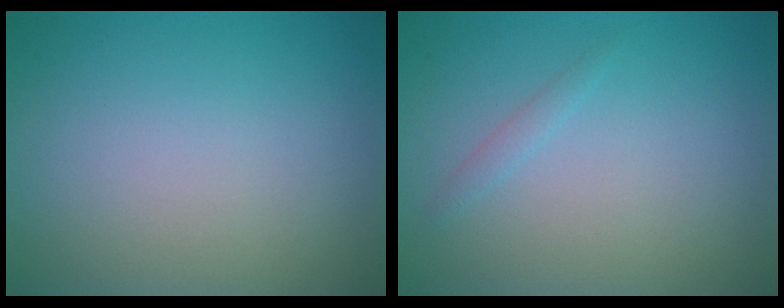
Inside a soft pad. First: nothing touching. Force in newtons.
{"total": 0.7, "press": 0.7, "slide": 0.0}